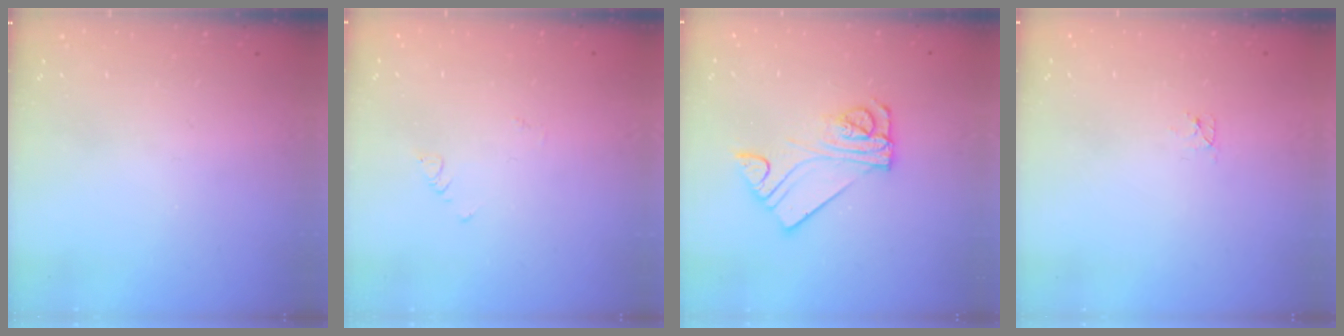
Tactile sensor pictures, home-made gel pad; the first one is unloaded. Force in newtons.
{"total": 1.8, "press": 1.7, "slide": 0.4}
{"total": 11.1, "press": 11.0, "slide": 1.2}
{"total": 2.4, "press": 2.4, "slide": 0.3}